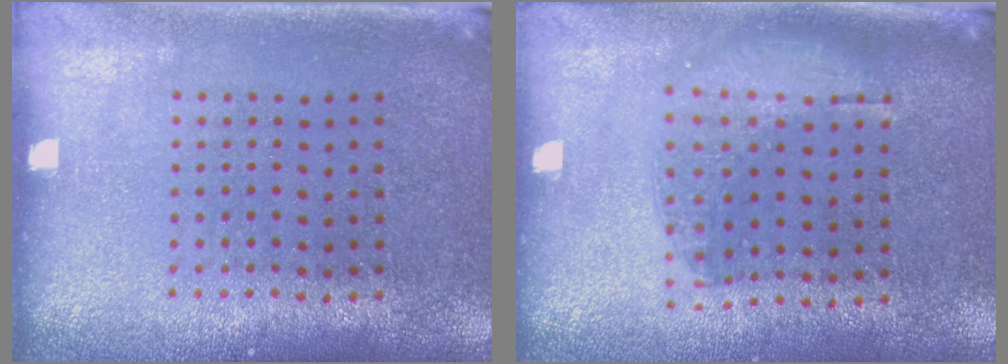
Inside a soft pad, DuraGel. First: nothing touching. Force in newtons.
{"total": 1.1, "press": 1.0, "slide": 0.4}